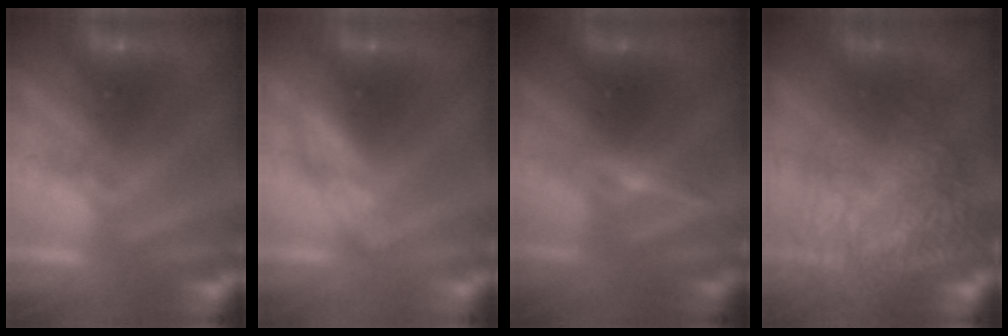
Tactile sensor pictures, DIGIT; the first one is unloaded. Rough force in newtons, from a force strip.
{"total": 2.7}
{"total": 2.3}
{"total": 8.6}